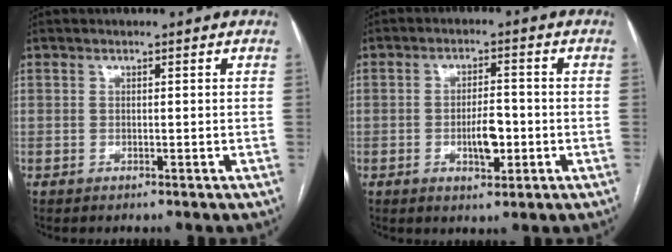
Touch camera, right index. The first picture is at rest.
{"total": 5.1, "force": [-1.3, 2.0, 4.5], "torque": [-0.076, 0.002, -0.017]}